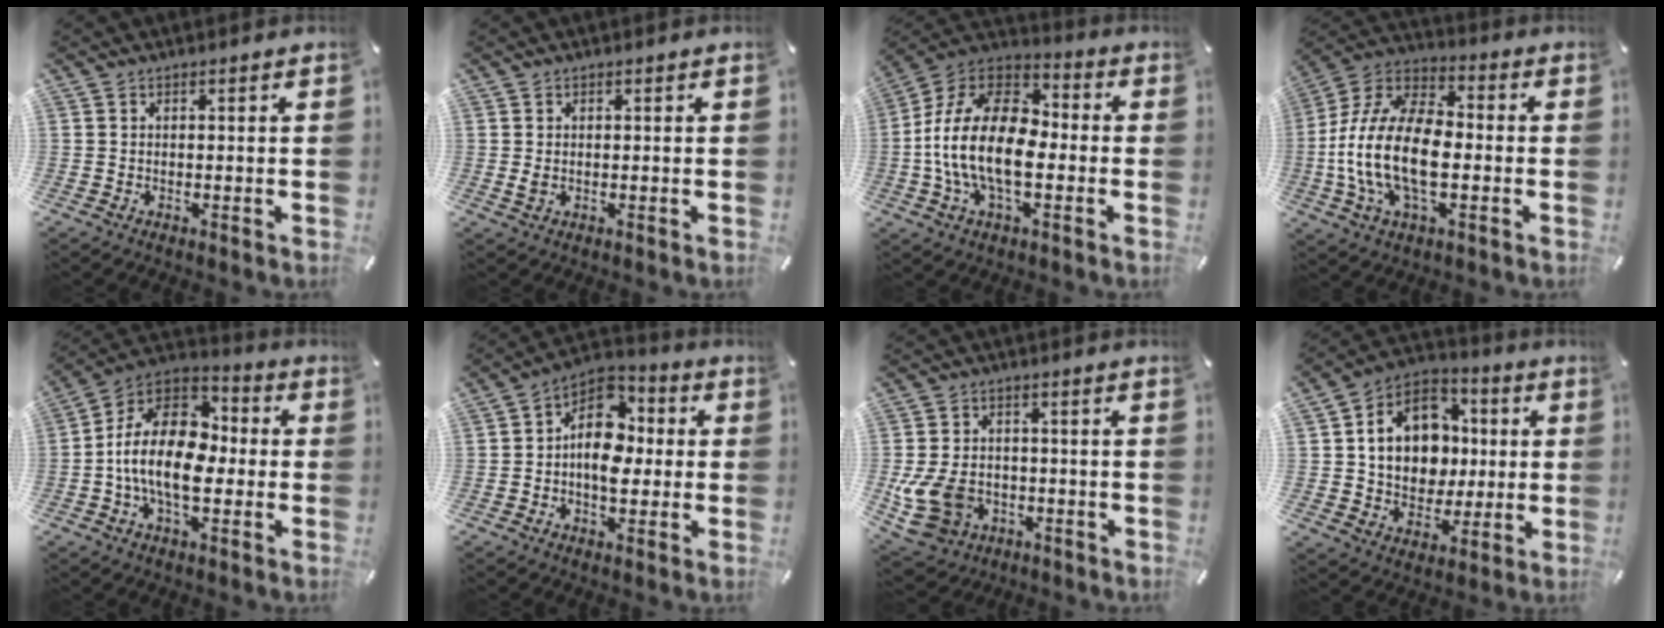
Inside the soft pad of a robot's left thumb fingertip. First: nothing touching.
{"total": 1.5, "force": [0.1, 1.1, 1.0], "torque": [-0.019, -0.004, -0.002]}
{"total": 18.3, "force": [-4.6, 10.3, 14.4], "torque": [-0.301, 0.018, -0.081]}
{"total": 17.8, "force": [-4.3, 10.2, 14.0], "torque": [-0.301, 0.013, -0.079]}
{"total": 16.7, "force": [-3.7, 10.4, 12.5], "torque": [-0.254, 0.019, -0.066]}
{"total": 11.8, "force": [-0.5, 8.7, 8.0], "torque": [-0.135, -0.004, -0.011]}
{"total": 11.4, "force": [-3.1, 8.9, 6.4], "torque": [-0.149, 0.013, -0.052]}
{"total": 15.6, "force": [0.6, 13.2, 8.2], "torque": [-0.149, 0.008, 0.019]}